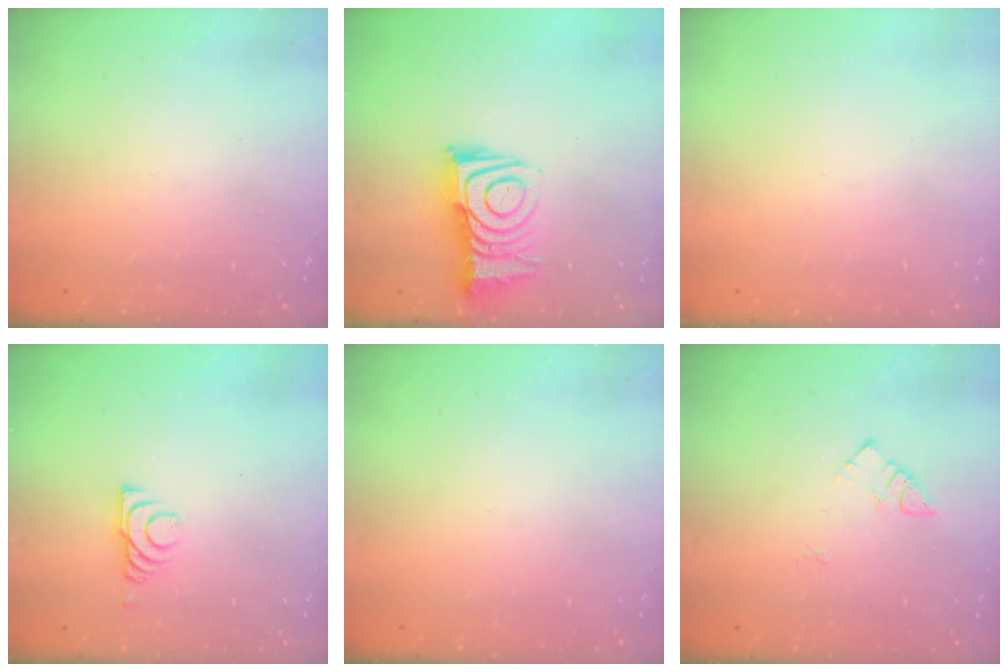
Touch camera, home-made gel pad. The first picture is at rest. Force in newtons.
{"total": 12.6, "press": 12.5, "slide": 1.0}
{"total": 1.8, "press": 1.7, "slide": 0.1}
{"total": 5.8, "press": 5.7, "slide": 0.8}
{"total": 0.0}
{"total": 4.1, "press": 4.0, "slide": 0.7}